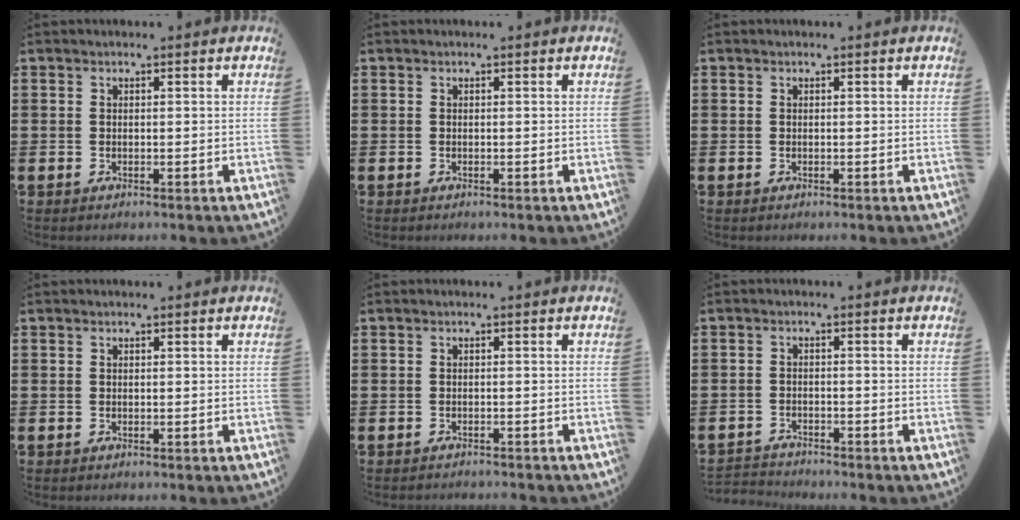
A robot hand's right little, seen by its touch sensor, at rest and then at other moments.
{"total": 0.0}
{"total": 0.0}
{"total": 0.0}
{"total": 0.6, "force": [-0.6, 0.0, -0.1], "torque": [0.000, -0.001, -0.012]}
{"total": 1.9, "force": [-1.9, 0.0, -0.2], "torque": [-0.002, 0.002, -0.042]}